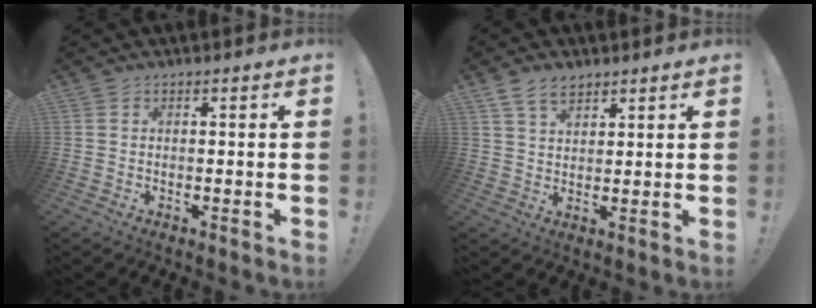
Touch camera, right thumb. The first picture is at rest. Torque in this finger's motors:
{"motor_torque": [-0.35, 0.35, 0.00, 0.00, 0.00]}